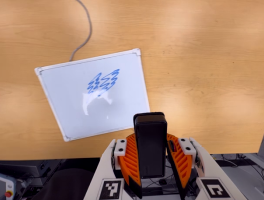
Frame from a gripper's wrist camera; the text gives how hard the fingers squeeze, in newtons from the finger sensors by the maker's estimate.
{"total": 6.3, "left": 6.2, "right": 6.4}